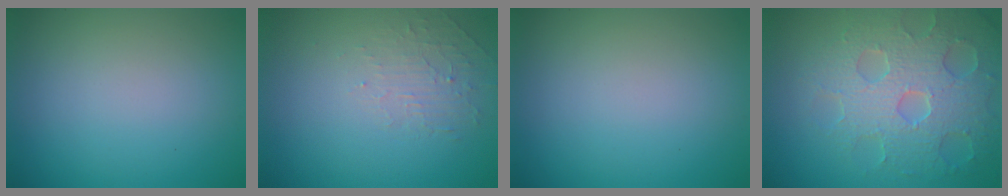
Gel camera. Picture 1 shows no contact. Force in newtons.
{"total": 1.8, "press": 0.5, "slide": 1.7}
{"total": 0.0}
{"total": 7.0, "press": 5.5, "slide": 4.3}